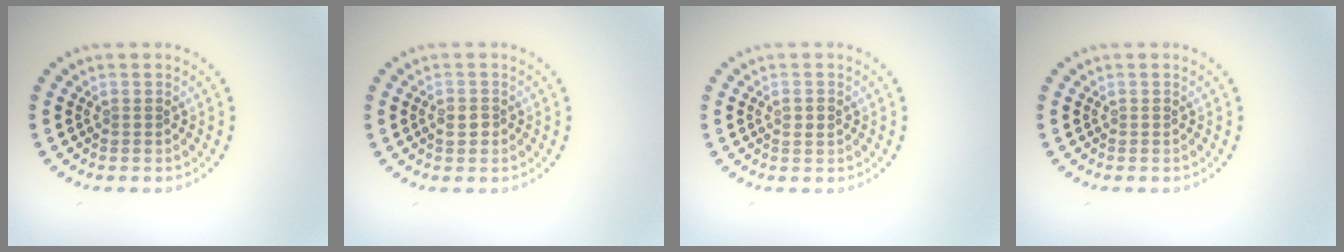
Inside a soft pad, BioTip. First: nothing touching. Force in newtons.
{"total": 1.2, "press": 1.1, "slide": 0.4}
{"total": 1.0, "press": 1.0, "slide": 0.2}
{"total": 0.0}